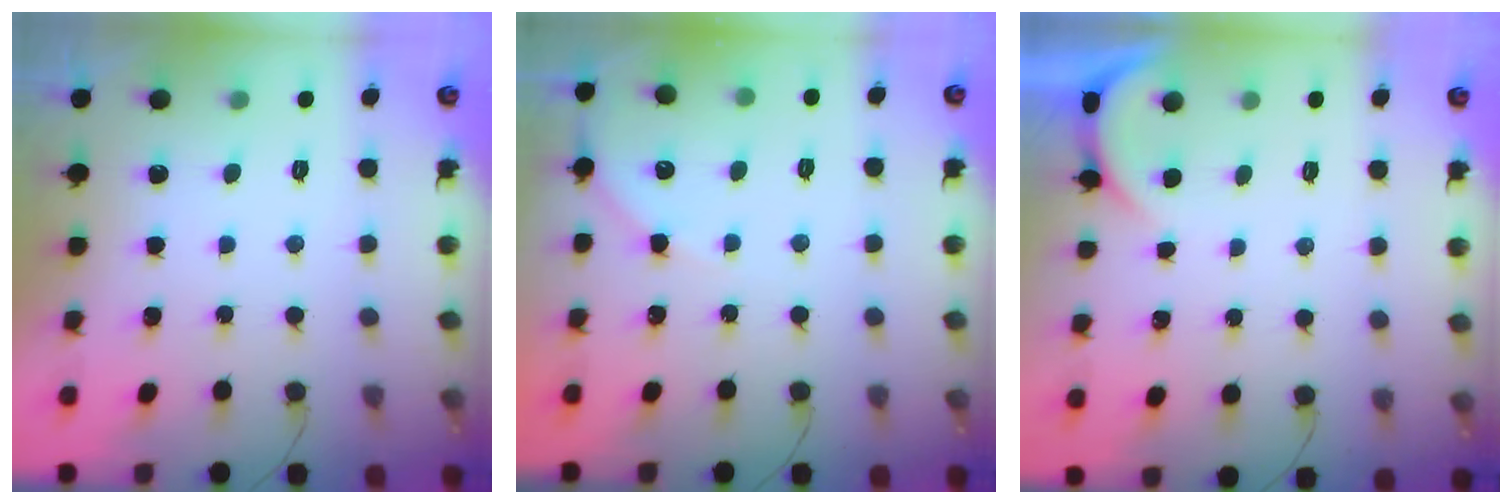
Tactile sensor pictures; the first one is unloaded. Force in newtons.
{"total": 3.7, "press": 3.7, "slide": 0.6}
{"total": 0.8, "press": 0.7, "slide": 0.2}